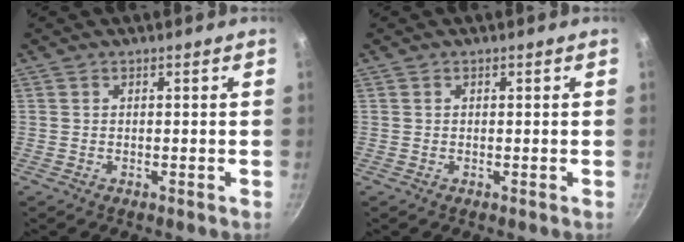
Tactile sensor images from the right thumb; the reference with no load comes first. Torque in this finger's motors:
{"motor_torque": [-0.03, -0.22, 0.20, -0.03, 0.03]}